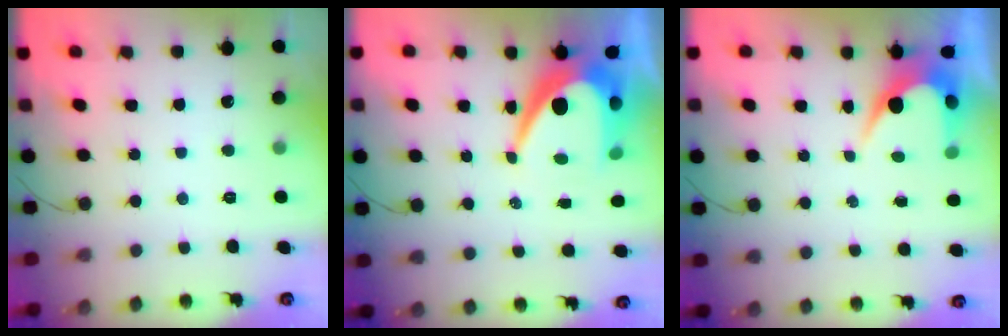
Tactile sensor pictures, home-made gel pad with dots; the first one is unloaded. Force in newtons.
{"total": 13.1, "press": 13.1, "slide": 0.9}
{"total": 5.3, "press": 5.3, "slide": 0.3}